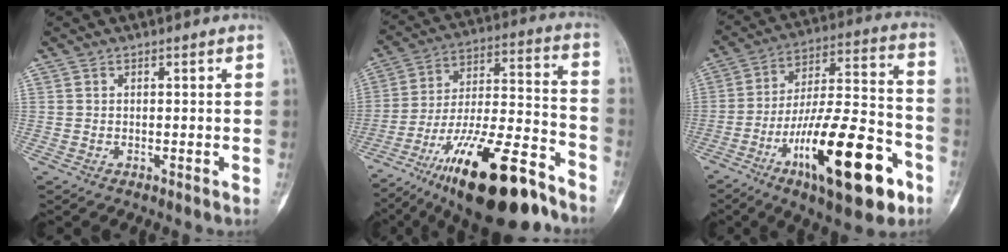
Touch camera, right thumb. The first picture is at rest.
{"total": 26.5, "force": [-17.2, 7.7, 18.7], "torque": [-0.285, 0.075, -0.283]}
{"total": 25.0, "force": [-11.3, 8.0, 20.8], "torque": [-0.333, 0.060, -0.177]}